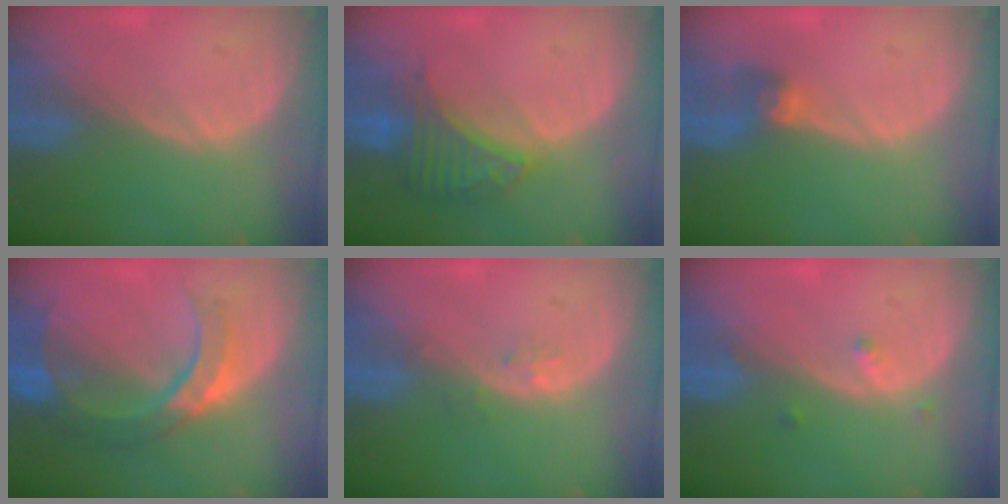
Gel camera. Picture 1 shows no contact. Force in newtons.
{"total": 6.6, "press": 6.1, "slide": 2.5}
{"total": 2.7, "press": 2.7, "slide": 0.3}
{"total": 8.2, "press": 7.9, "slide": 2.1}
{"total": 1.2, "press": 1.2, "slide": 0.1}
{"total": 1.6, "press": 1.3, "slide": 0.8}